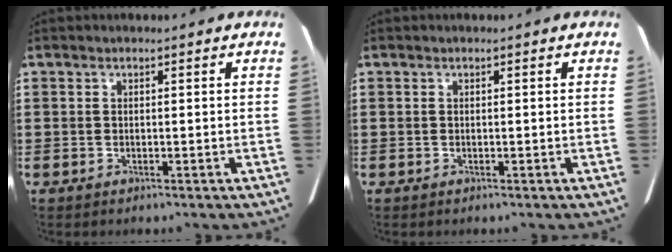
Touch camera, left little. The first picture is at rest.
{"total": 0.0}